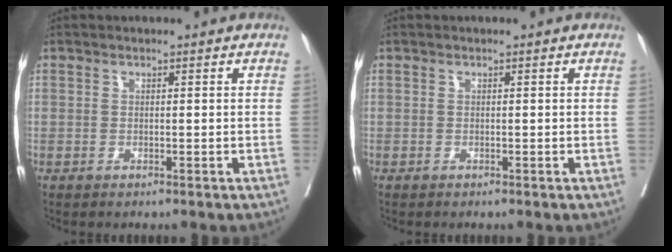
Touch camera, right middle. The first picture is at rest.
{"total": 0.0}